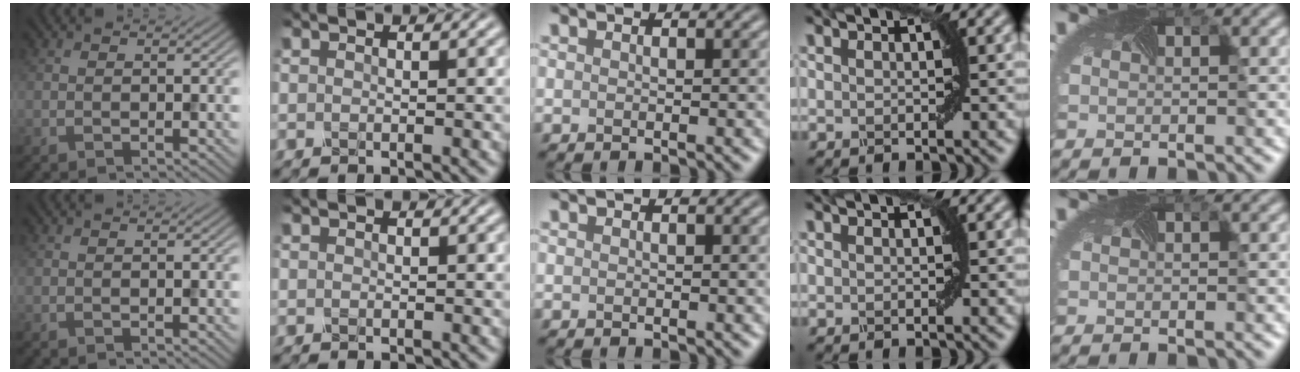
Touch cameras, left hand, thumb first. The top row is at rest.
{}